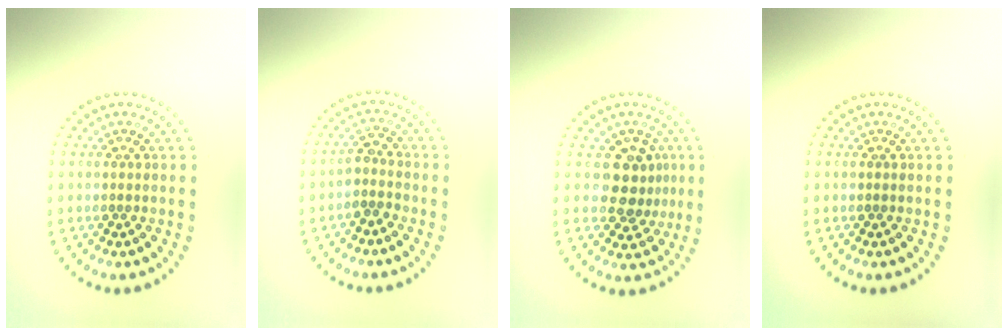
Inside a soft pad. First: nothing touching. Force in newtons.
{"total": 1.9, "press": 1.5, "slide": 1.2}
{"total": 3.6, "press": 3.3, "slide": 1.5}
{"total": 0.0}